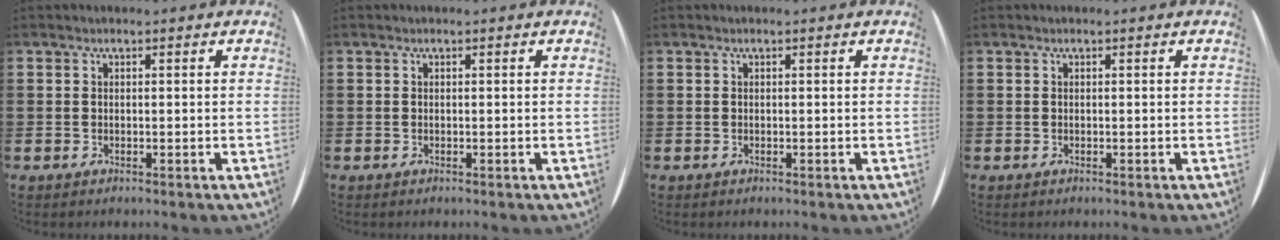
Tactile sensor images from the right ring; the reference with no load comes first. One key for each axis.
{"total": 0.0}
{"total": 0.0}
{"total": 0.0}